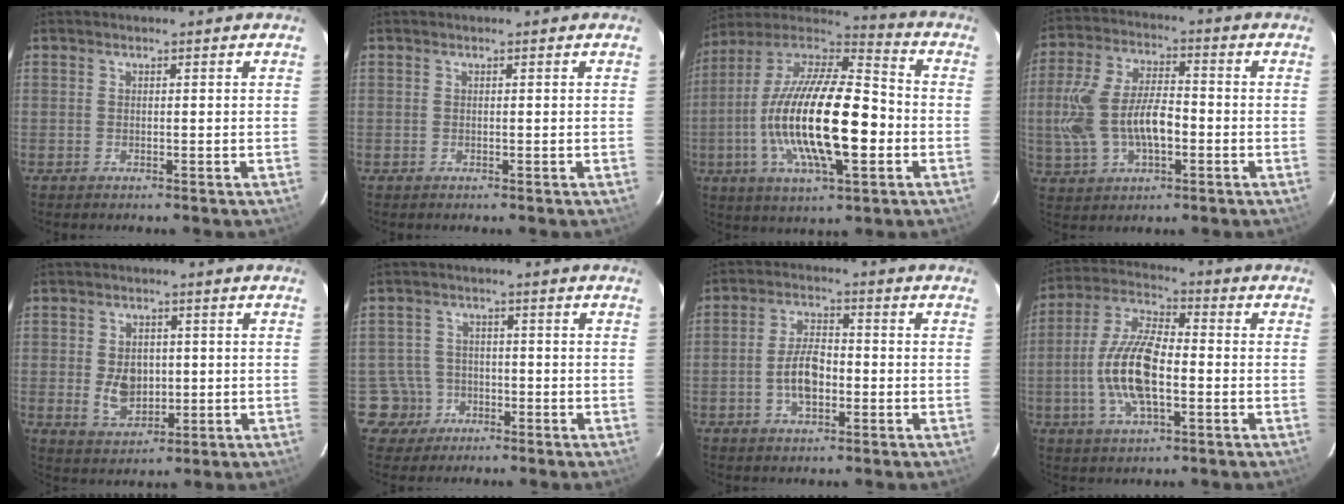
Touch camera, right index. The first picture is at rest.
{"total": 0.0}
{"total": 24.1, "force": [-4.4, 7.8, 22.4], "torque": [-0.423, -0.014, -0.086]}
{"total": 14.1, "force": [-2.2, 7.4, 11.8], "torque": [-0.253, 0.008, -0.033]}
{"total": 6.8, "force": [-0.3, 4.9, 4.7], "torque": [-0.089, -0.001, 0.006]}
{"total": 5.3, "force": [-2.4, 4.8, -0.2], "torque": [-0.008, 0.022, -0.042]}
{"total": 7.0, "force": [-1.8, 3.5, 5.8], "torque": [-0.114, 0.009, -0.028]}
{"total": 13.6, "force": [-2.7, 5.2, 12.2], "torque": [-0.257, 0.003, -0.055]}